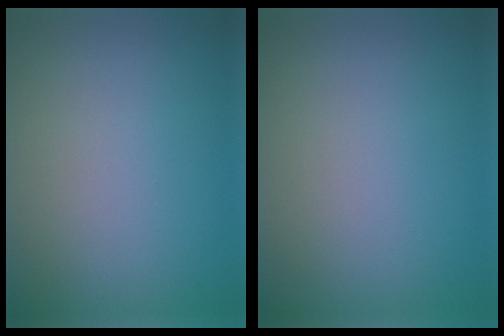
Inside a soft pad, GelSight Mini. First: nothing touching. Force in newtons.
{"total": 0.0}